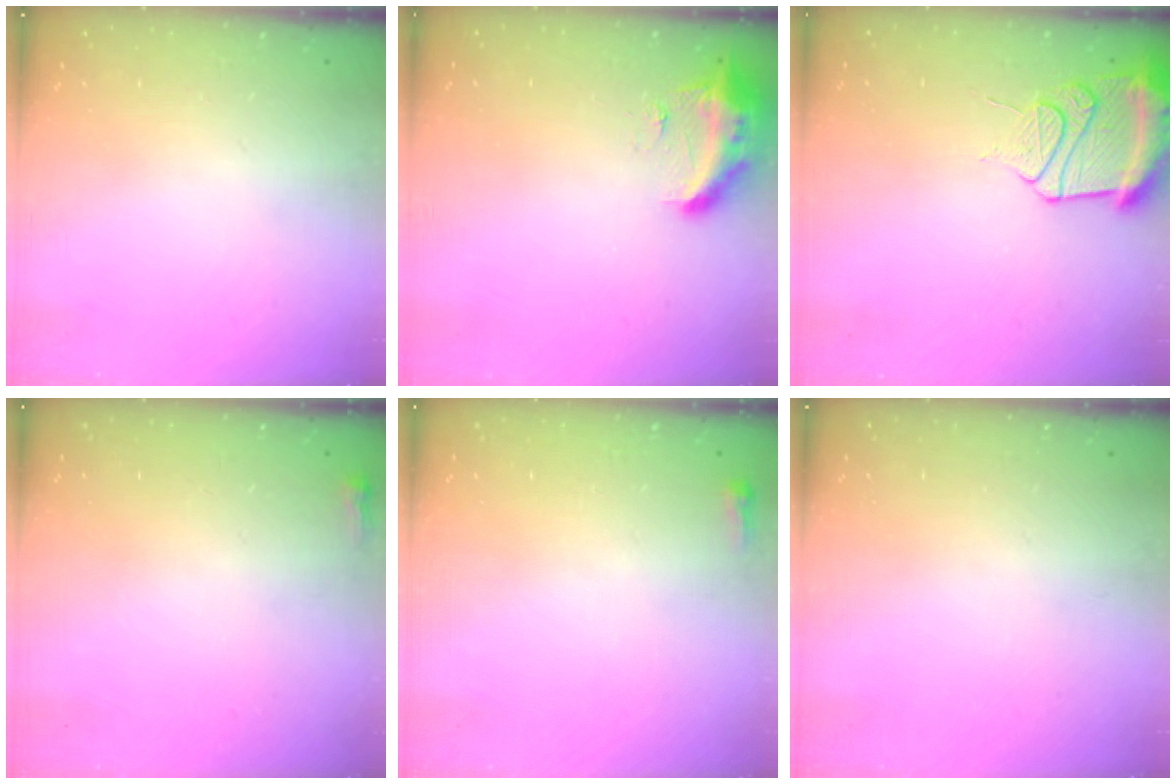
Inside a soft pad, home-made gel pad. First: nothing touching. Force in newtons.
{"total": 9.5, "press": 9.4, "slide": 1.2}
{"total": 12.9, "press": 12.8, "slide": 1.5}
{"total": 2.2, "press": 2.2, "slide": 0.6}
{"total": 2.4, "press": 2.4, "slide": 0.6}
{"total": 0.0}